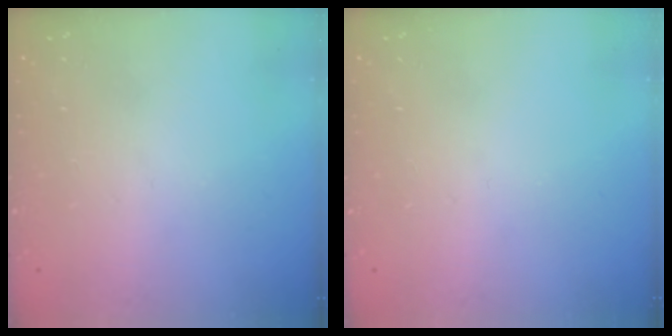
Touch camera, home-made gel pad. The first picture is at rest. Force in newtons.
{"total": 0.0}